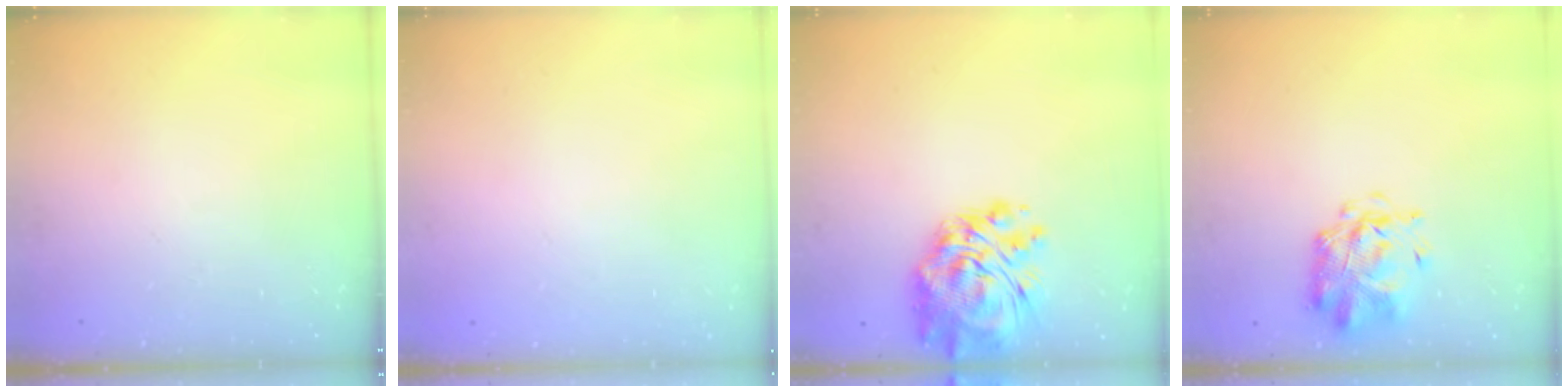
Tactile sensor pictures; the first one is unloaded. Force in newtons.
{"total": 1.8, "press": 1.8, "slide": 0.2}
{"total": 13.3, "press": 12.2, "slide": 5.4}
{"total": 2.9, "press": 2.8, "slide": 0.8}